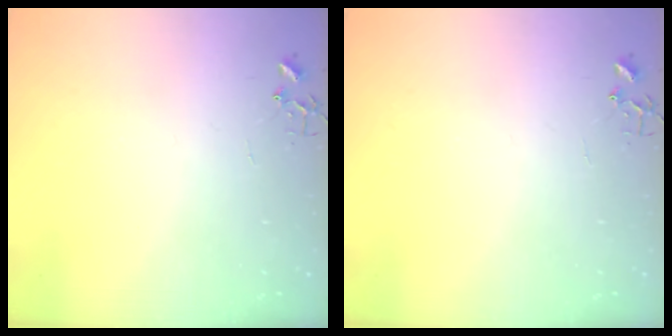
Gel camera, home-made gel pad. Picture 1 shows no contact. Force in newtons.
{"total": 0.0}